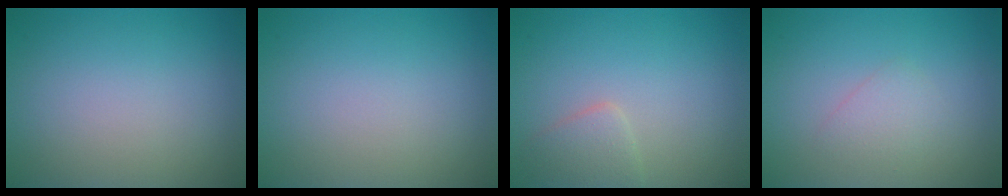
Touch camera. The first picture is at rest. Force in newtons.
{"total": 0.0}
{"total": 1.9, "press": 1.9, "slide": 0.0}
{"total": 1.4, "press": 1.4, "slide": 0.0}